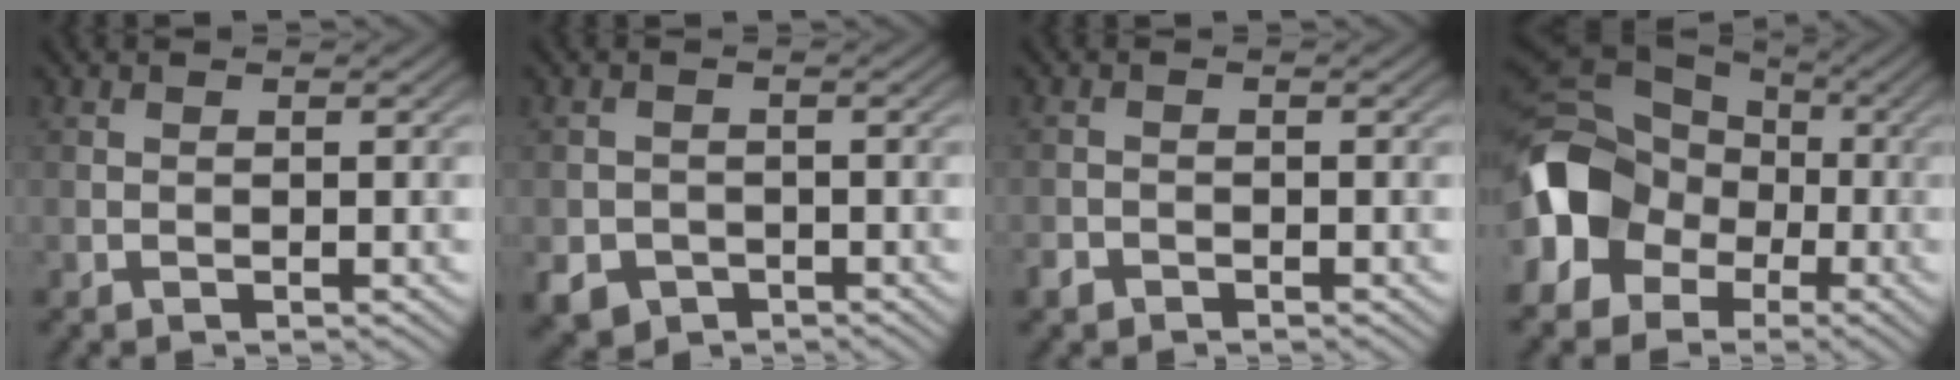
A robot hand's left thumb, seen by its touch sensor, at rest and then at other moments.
{"total": 3.6, "force": [-1.9, 2.8, 1.2], "torque": [-0.027, -0.012, -0.039]}
{"total": 1.4, "force": [-1.0, 0.8, 0.4], "torque": [-0.007, -0.001, -0.026]}
{"total": 14.3, "force": [-3.1, 11.2, 8.3], "torque": [-0.204, -0.020, -0.069]}